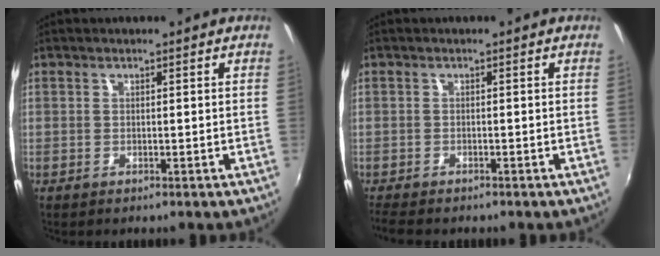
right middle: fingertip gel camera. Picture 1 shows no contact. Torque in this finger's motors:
{"motor_torque": [-0.01, 0.01, 0.02, 0.04]}